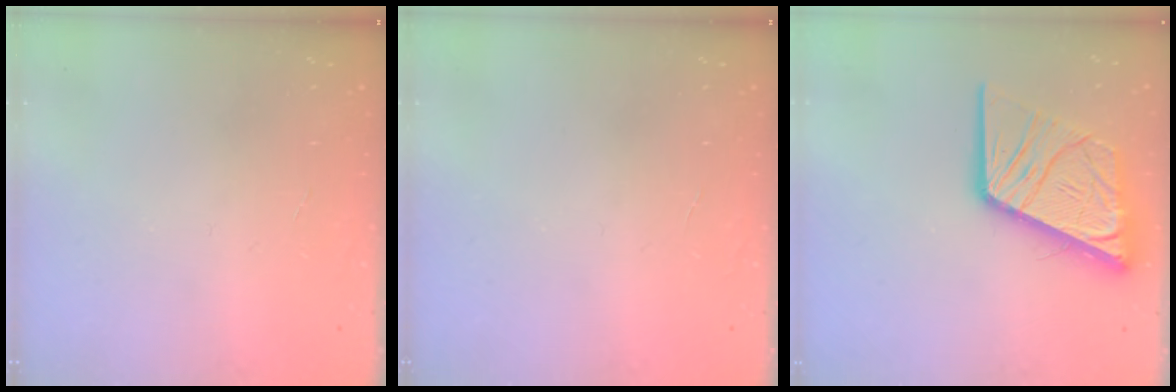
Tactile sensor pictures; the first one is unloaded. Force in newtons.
{"total": 0.0}
{"total": 18.4, "press": 18.3, "slide": 2.2}